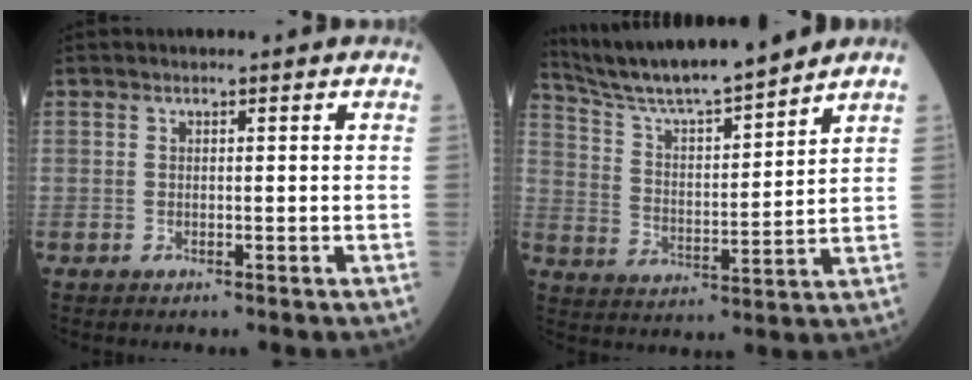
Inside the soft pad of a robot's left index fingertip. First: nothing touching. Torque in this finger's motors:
{"motor_torque": [0.01, -0.48, 0.57, 0.18]}